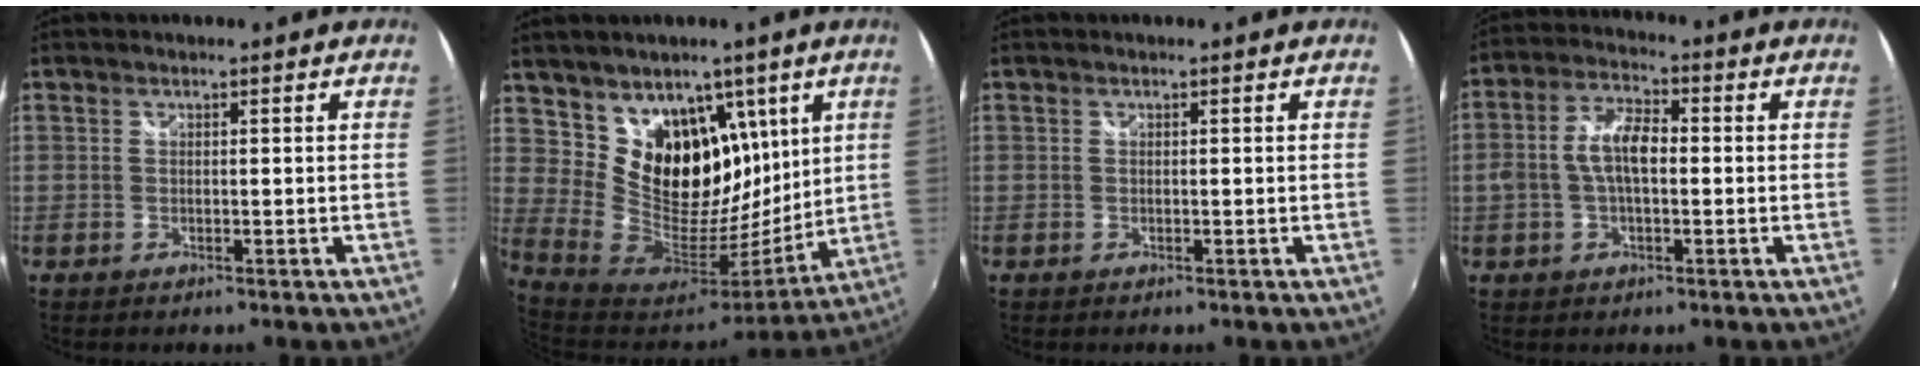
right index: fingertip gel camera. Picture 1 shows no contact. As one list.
[{"total": 19.3, "force": [9.6, 14.2, 9.0], "torque": [-0.168, -0.015, 0.183]}, {"total": 0.0}, {"total": 7.6, "force": [-0.5, 3.7, 6.6], "torque": [-0.131, 0.013, -0.008]}]